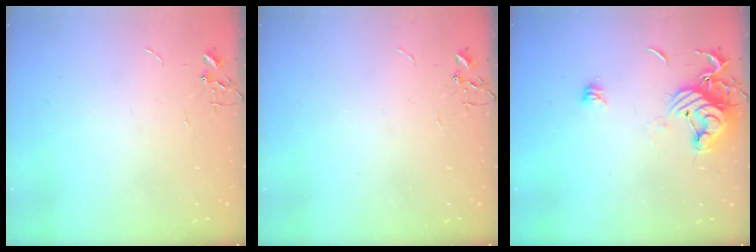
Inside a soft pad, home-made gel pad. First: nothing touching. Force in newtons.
{"total": 0.0}
{"total": 11.9, "press": 11.9, "slide": 0.9}